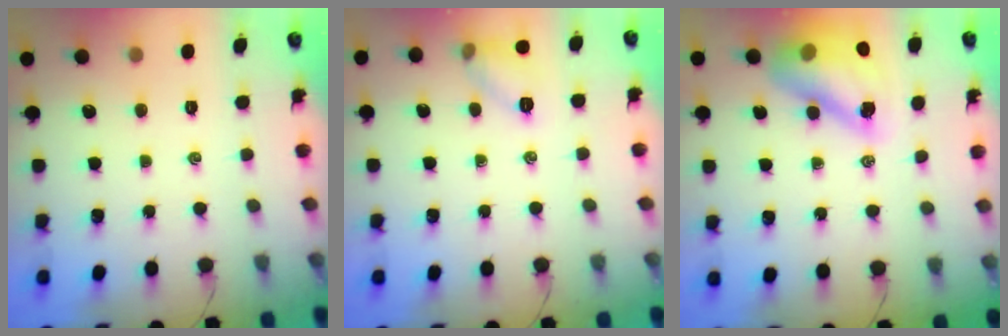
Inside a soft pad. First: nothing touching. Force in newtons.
{"total": 7.8, "press": 7.5, "slide": 1.8}
{"total": 14.0, "press": 13.5, "slide": 3.7}